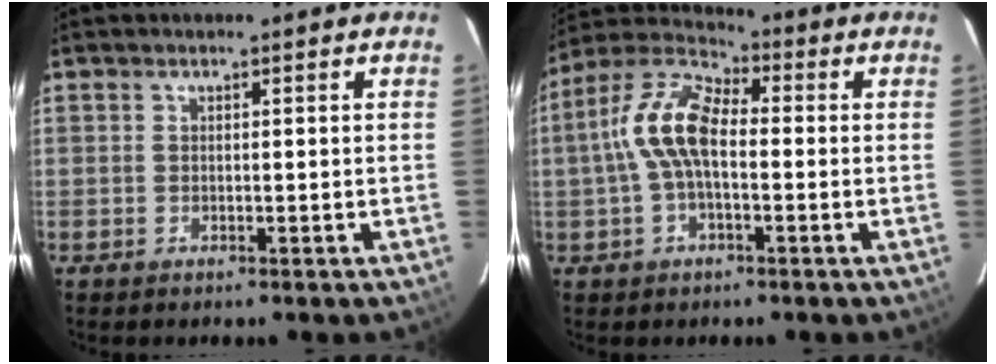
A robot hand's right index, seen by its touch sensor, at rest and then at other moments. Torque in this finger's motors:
{"motor_torque": [1.45, -0.36, 0.94, 0.21]}